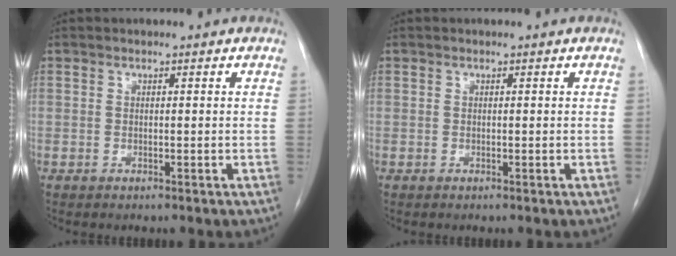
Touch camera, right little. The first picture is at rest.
{"total": 0.0}